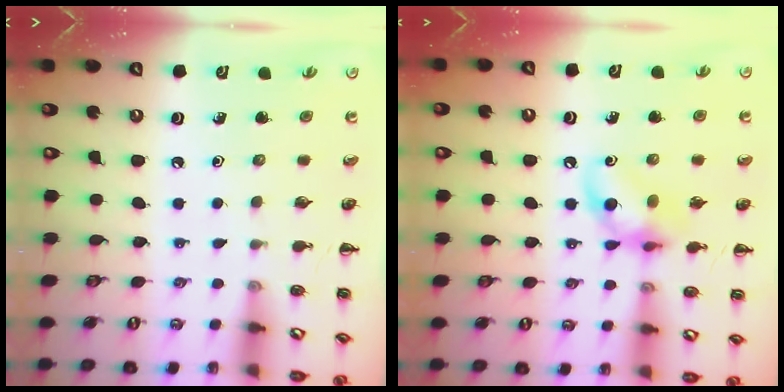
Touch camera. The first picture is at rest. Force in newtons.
{"total": 12.5, "press": 12.3, "slide": 2.1}